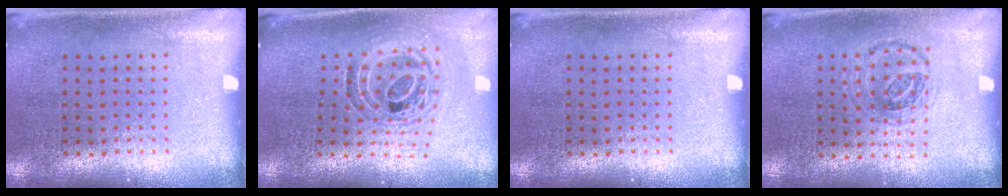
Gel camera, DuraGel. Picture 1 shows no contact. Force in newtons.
{"total": 1.2, "press": 1.1, "slide": 0.5}
{"total": 0.0}
{"total": 1.0, "press": 0.9, "slide": 0.2}